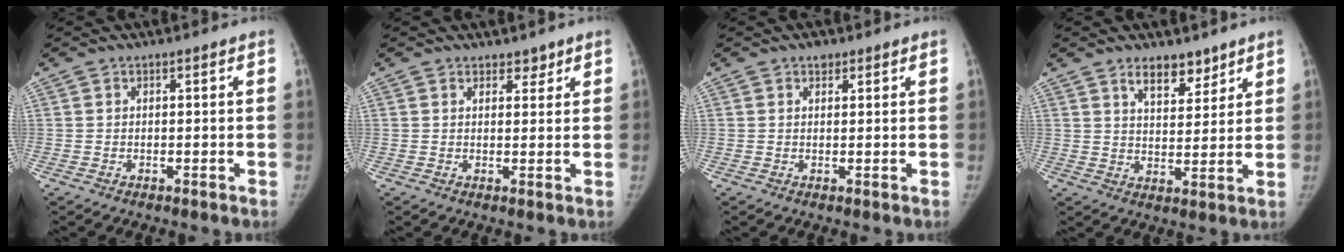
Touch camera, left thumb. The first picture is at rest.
{"total": 2.1, "force": [1.7, 1.2, 0.5], "torque": [0.011, -0.010, 0.021]}
{"total": 1.7, "force": [1.1, 1.0, 0.6], "torque": [0.000, -0.005, 0.014]}
{"total": 6.9, "force": [5.0, 3.3, 3.4], "torque": [-0.024, -0.036, 0.084]}